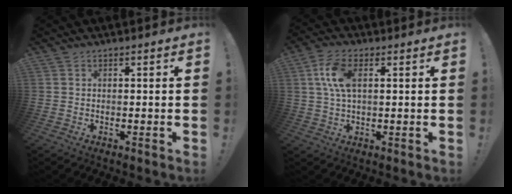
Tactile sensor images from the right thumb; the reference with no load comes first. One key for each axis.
{"total": 9.2, "fx": 2.2, "fy": 5.1, "fz": 7.4, "tx": -0.153, "ty": 0.002, "tz": 0.039}